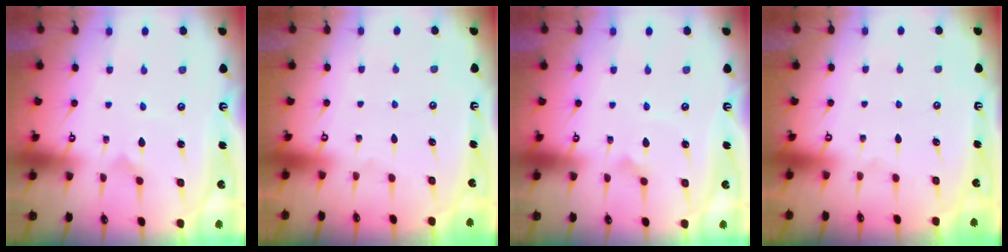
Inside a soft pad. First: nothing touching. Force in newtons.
{"total": 0.0}
{"total": 2.8, "press": 2.8, "slide": 0.2}
{"total": 0.0}